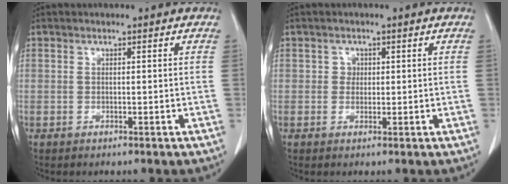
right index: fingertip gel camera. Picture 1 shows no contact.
{"total": 1.4, "force": [0.3, 1.3, 0.4], "torque": [-0.003, 0.001, 0.002]}